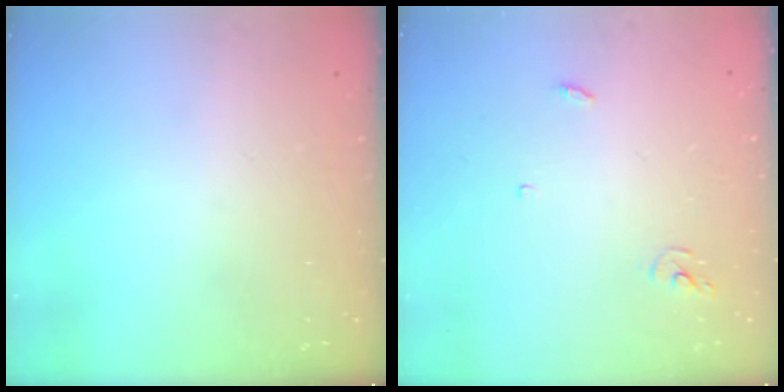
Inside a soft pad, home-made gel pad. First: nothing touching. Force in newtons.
{"total": 3.3, "press": 3.2, "slide": 0.3}